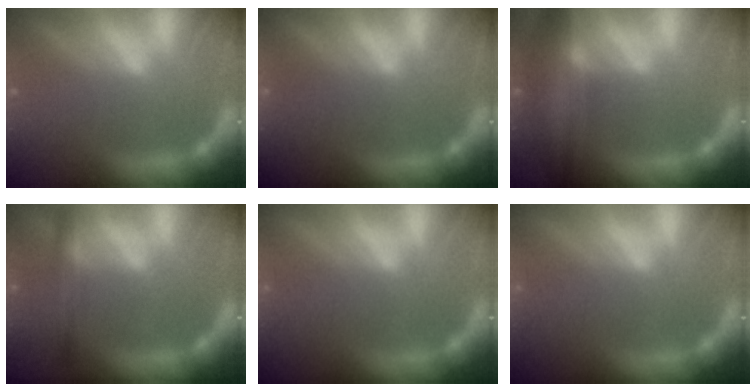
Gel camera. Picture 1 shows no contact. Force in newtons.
{"total": 3.5}
{"total": 8.5}
{"total": 3.0}
{"total": 0.0}
{"total": 0.0}